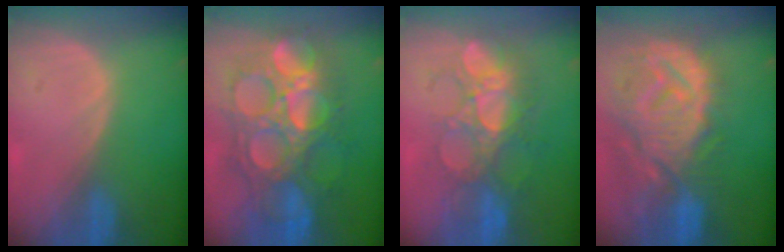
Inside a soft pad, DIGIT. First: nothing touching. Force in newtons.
{"total": 13.4, "press": 13.3, "slide": 1.5}
{"total": 8.8, "press": 8.5, "slide": 2.3}
{"total": 13.6, "press": 11.8, "slide": 6.7}